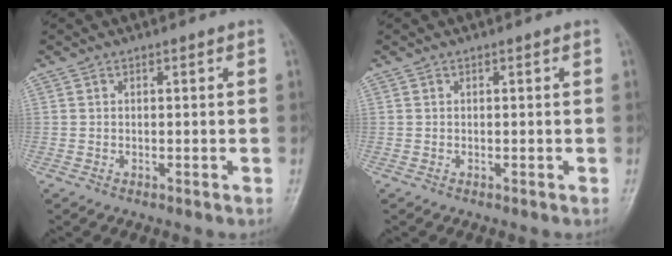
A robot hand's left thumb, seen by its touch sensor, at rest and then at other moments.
{"total": 0.0}